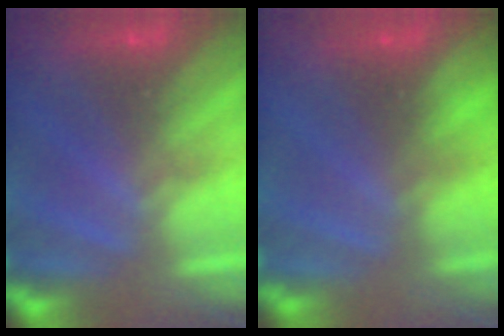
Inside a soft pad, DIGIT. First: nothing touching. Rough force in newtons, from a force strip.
{"total": 6.2}